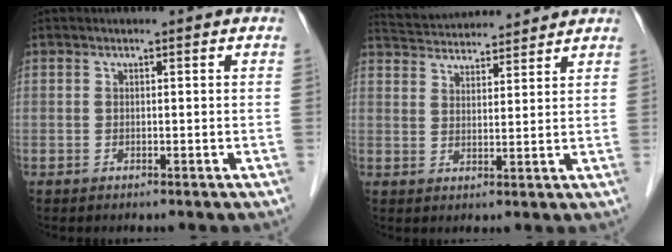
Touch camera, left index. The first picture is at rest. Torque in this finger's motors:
{"motor_torque": [-0.38, -0.81, 0.08, 0.02]}